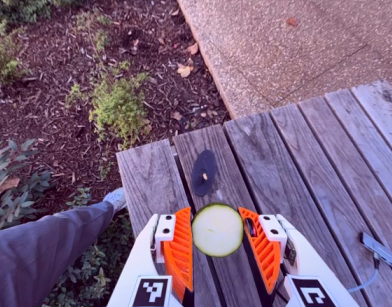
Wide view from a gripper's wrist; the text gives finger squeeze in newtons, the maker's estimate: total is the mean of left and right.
{"total": 9.7, "left": 9.3, "right": 10.1}